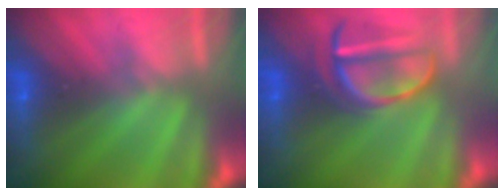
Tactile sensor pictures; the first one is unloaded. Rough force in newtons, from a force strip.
{"total": 3.5}